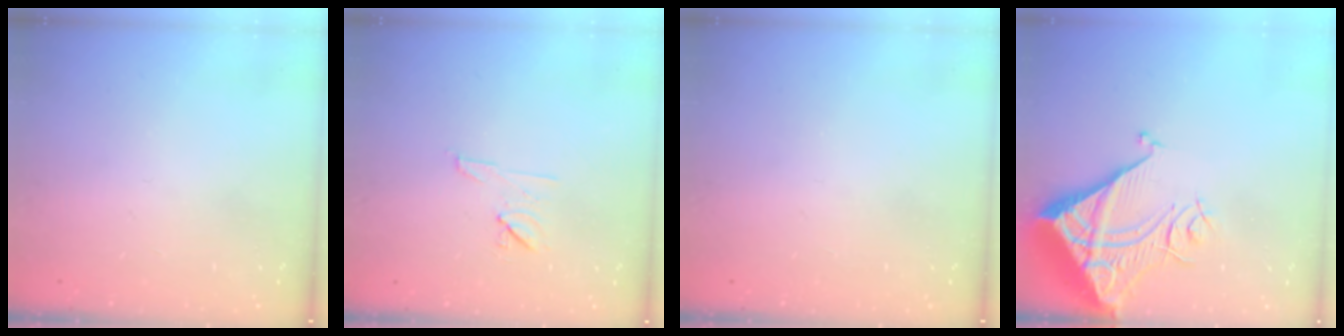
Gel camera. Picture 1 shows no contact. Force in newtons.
{"total": 7.0, "press": 6.9, "slide": 0.9}
{"total": 0.0}
{"total": 10.3, "press": 10.3, "slide": 1.3}